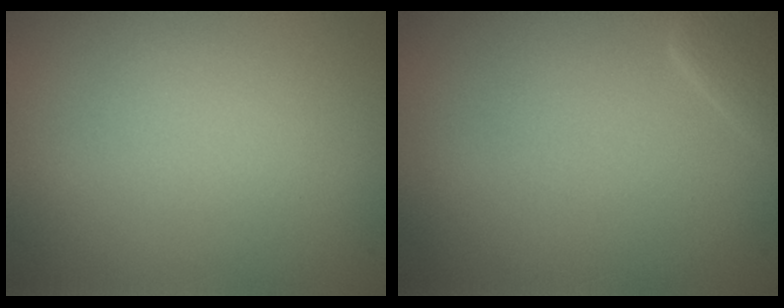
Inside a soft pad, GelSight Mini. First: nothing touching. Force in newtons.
{"total": 1.9, "press": 1.9, "slide": 0.1}